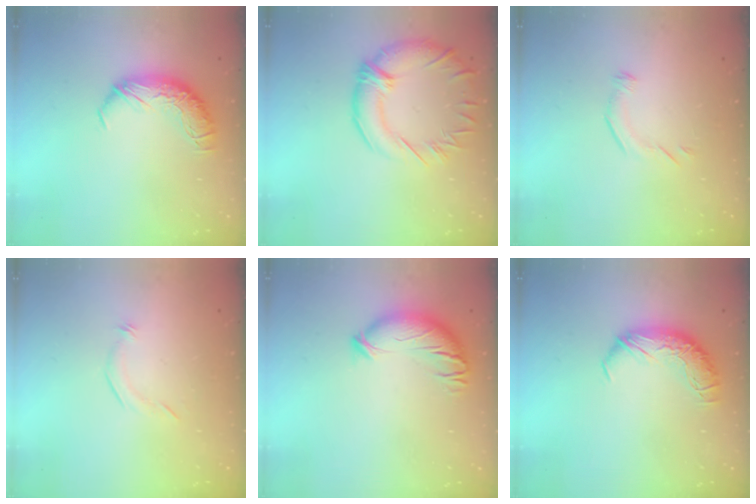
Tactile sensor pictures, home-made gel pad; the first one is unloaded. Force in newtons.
{"total": 5.5, "press": 4.7, "slide": 2.8}
{"total": 4.7, "press": 4.6, "slide": 0.9}
{"total": 5.8, "press": 5.7, "slide": 1.1}
{"total": 3.7, "press": 2.9, "slide": 2.4}
{"total": 0.0}